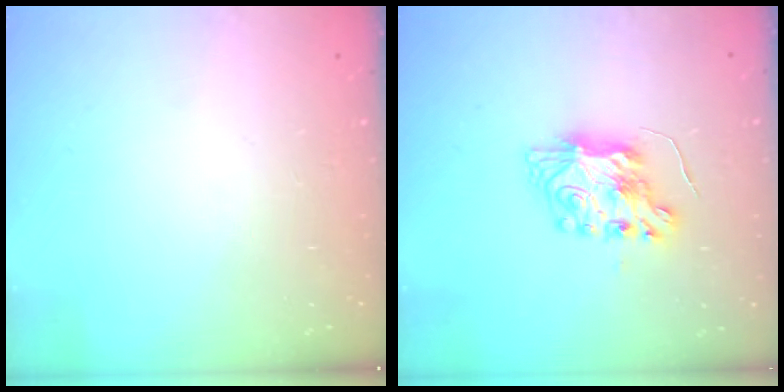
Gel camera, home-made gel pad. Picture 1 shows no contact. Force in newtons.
{"total": 9.1, "press": 9.0, "slide": 0.8}